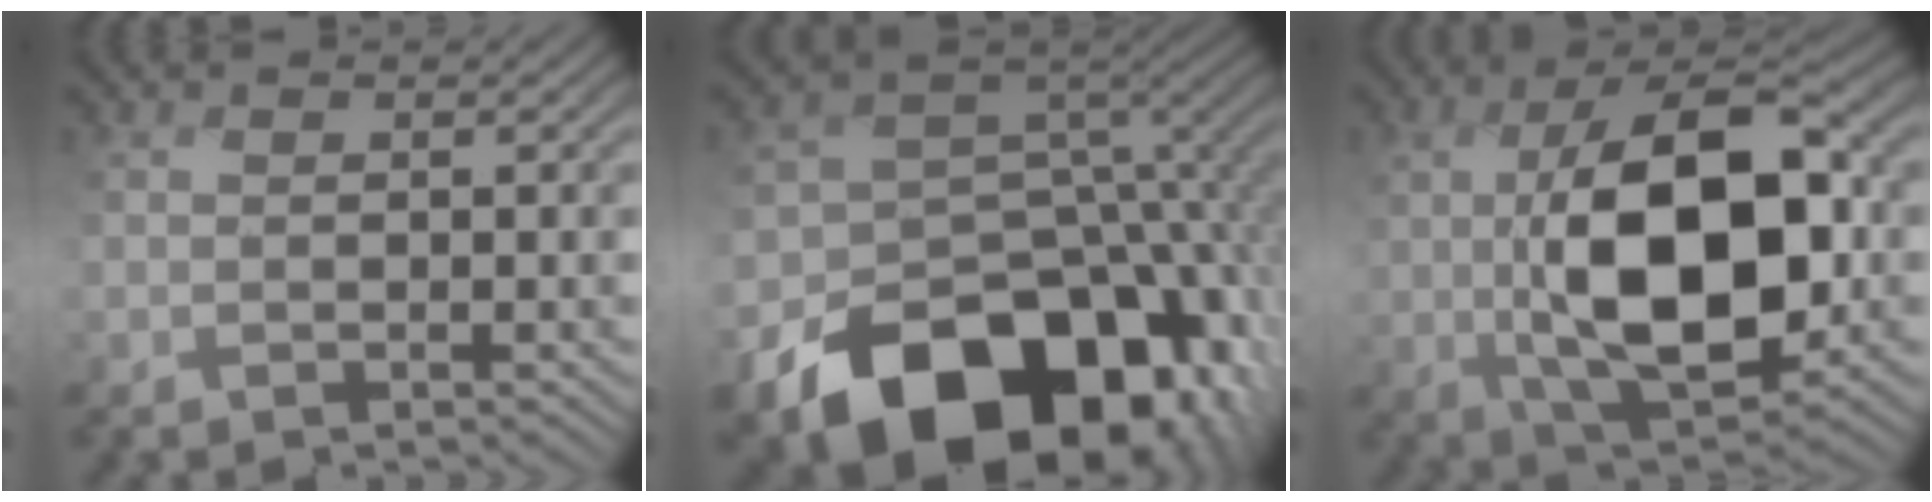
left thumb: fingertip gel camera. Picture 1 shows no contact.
{"total": 18.9, "force": [-11.1, 12.5, 8.9], "torque": [-0.174, -0.055, -0.157]}
{"total": 15.4, "force": [-0.6, 8.6, 12.8], "torque": [-0.238, -0.002, -0.007]}